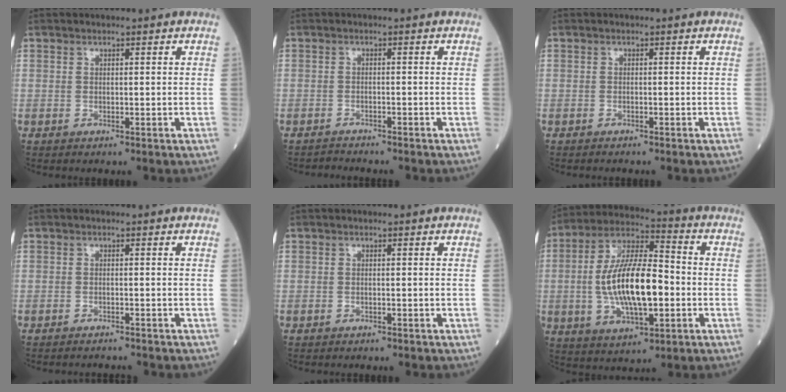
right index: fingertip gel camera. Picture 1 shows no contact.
{"total": 1.9, "force": [-1.9, -0.1, 0.0], "torque": [0.000, -0.006, -0.029]}
{"total": 1.4, "force": [-1.3, 0.1, 0.5], "torque": [-0.010, -0.002, -0.016]}
{"total": 1.8, "force": [-1.8, -0.1, 0.0], "torque": [0.002, -0.005, -0.024]}
{"total": 0.5, "force": [-0.5, 0.2, 0.2], "torque": [-0.011, -0.001, -0.007]}
{"total": 15.7, "force": [-1.9, 5.3, 14.7], "torque": [-0.289, 0.008, -0.032]}